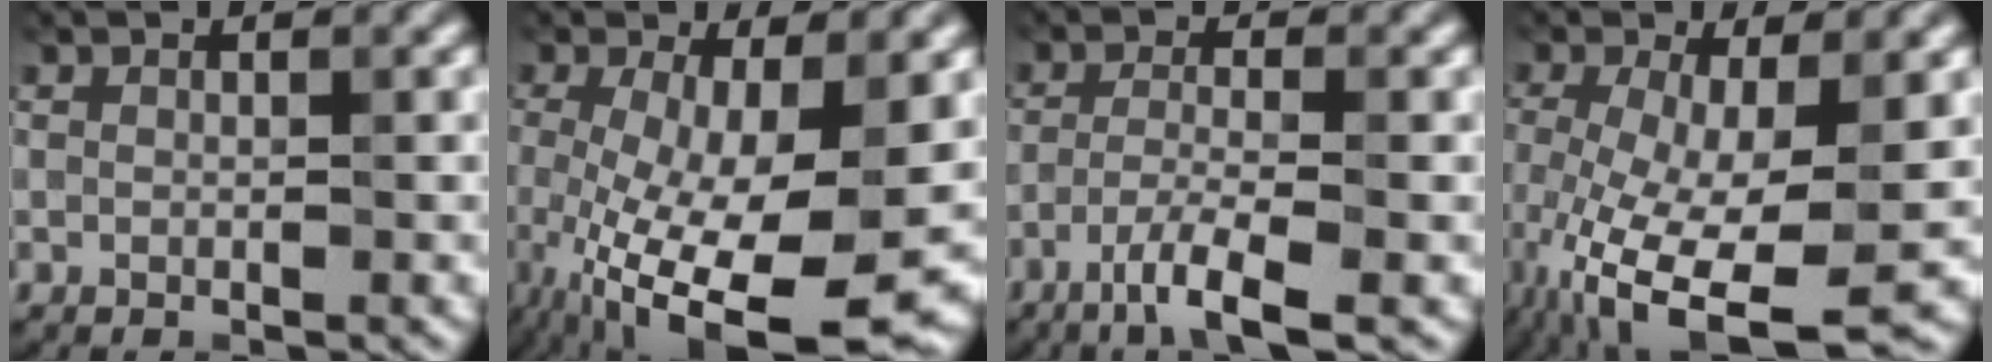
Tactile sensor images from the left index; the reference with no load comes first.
{"total": 13.9, "force": [-4.3, 4.6, 12.4], "torque": [-0.214, -0.033, -0.065]}
{"total": 4.1, "force": [-2.3, 0.5, 3.4], "torque": [-0.065, 0.002, -0.054]}
{"total": 11.4, "force": [-4.1, 4.1, 9.8], "torque": [-0.191, -0.033, -0.067]}